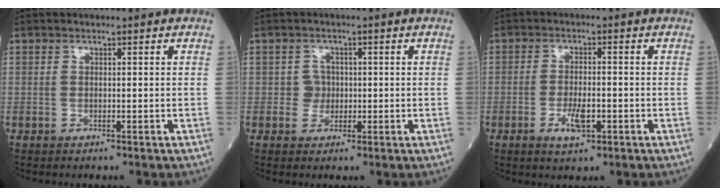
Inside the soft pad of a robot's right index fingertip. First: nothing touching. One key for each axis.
{"total": 2.2, "fx": -0.1, "fy": 2.2, "fz": 0.1, "tx": 0.005, "ty": 0.007, "tz": -0.005}
{"total": 4.2, "fx": -1.7, "fy": 1.5, "fz": 3.6, "tx": -0.069, "ty": -0.001, "tz": -0.026}